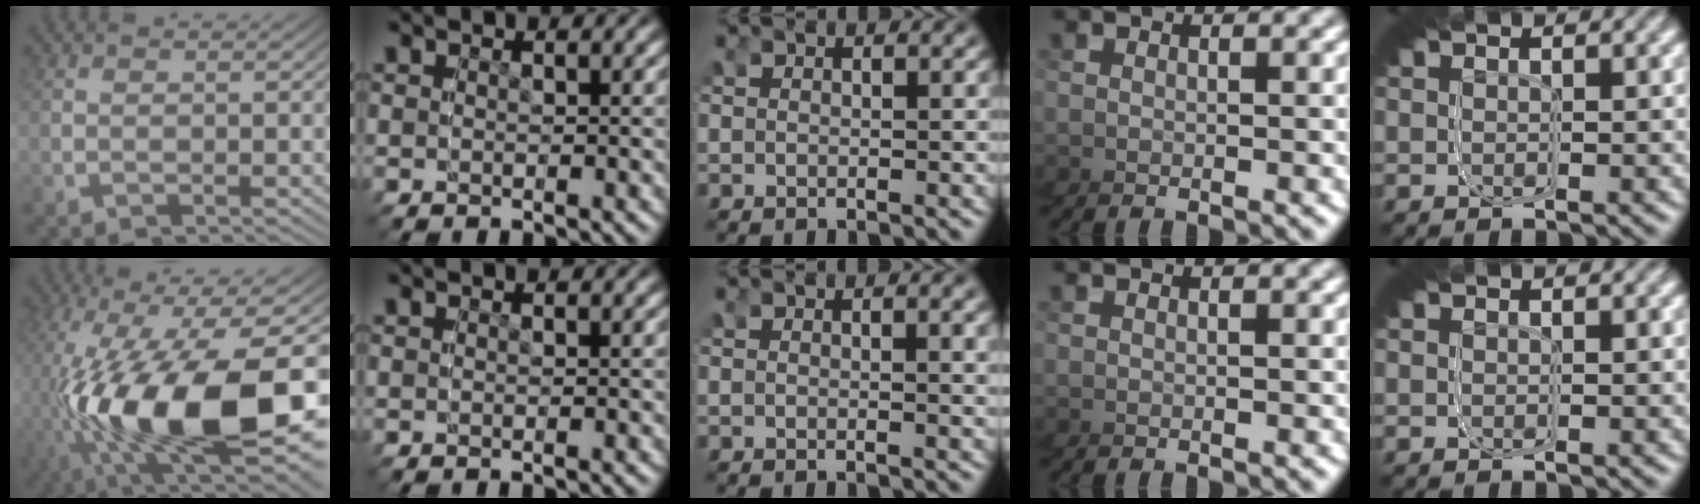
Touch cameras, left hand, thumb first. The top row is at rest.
{"thumb": {"total": 17.9, "force": [-4.0, 6.5, 16.2], "torque": [-0.341, -0.026, -0.036]}, "middle": {"total": 0.7, "force": [0.4, -0.4, 0.5], "torque": [-0.006, -0.001, 0.006]}}